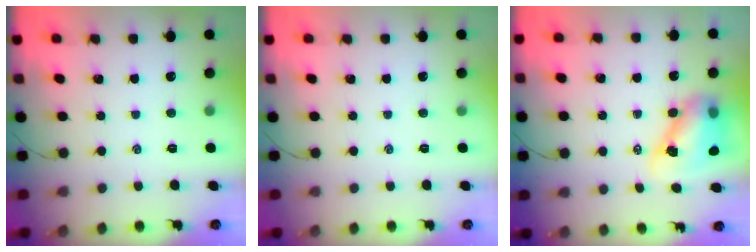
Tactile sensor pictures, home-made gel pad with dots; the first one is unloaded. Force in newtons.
{"total": 0.0}
{"total": 9.3, "press": 9.1, "slide": 2.3}